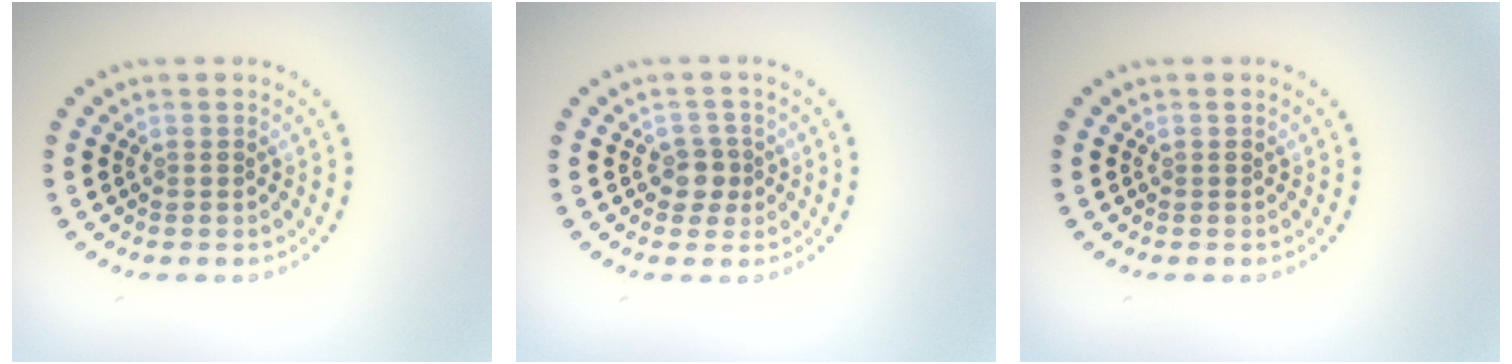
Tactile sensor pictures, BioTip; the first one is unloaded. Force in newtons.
{"total": 1.9, "press": 1.6, "slide": 0.9}
{"total": 0.0}